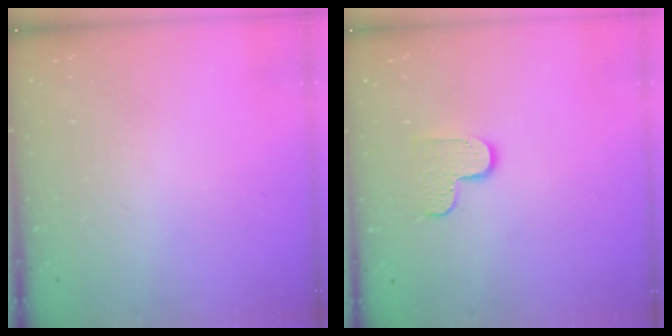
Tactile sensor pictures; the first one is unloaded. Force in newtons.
{"total": 6.3, "press": 6.3, "slide": 0.4}